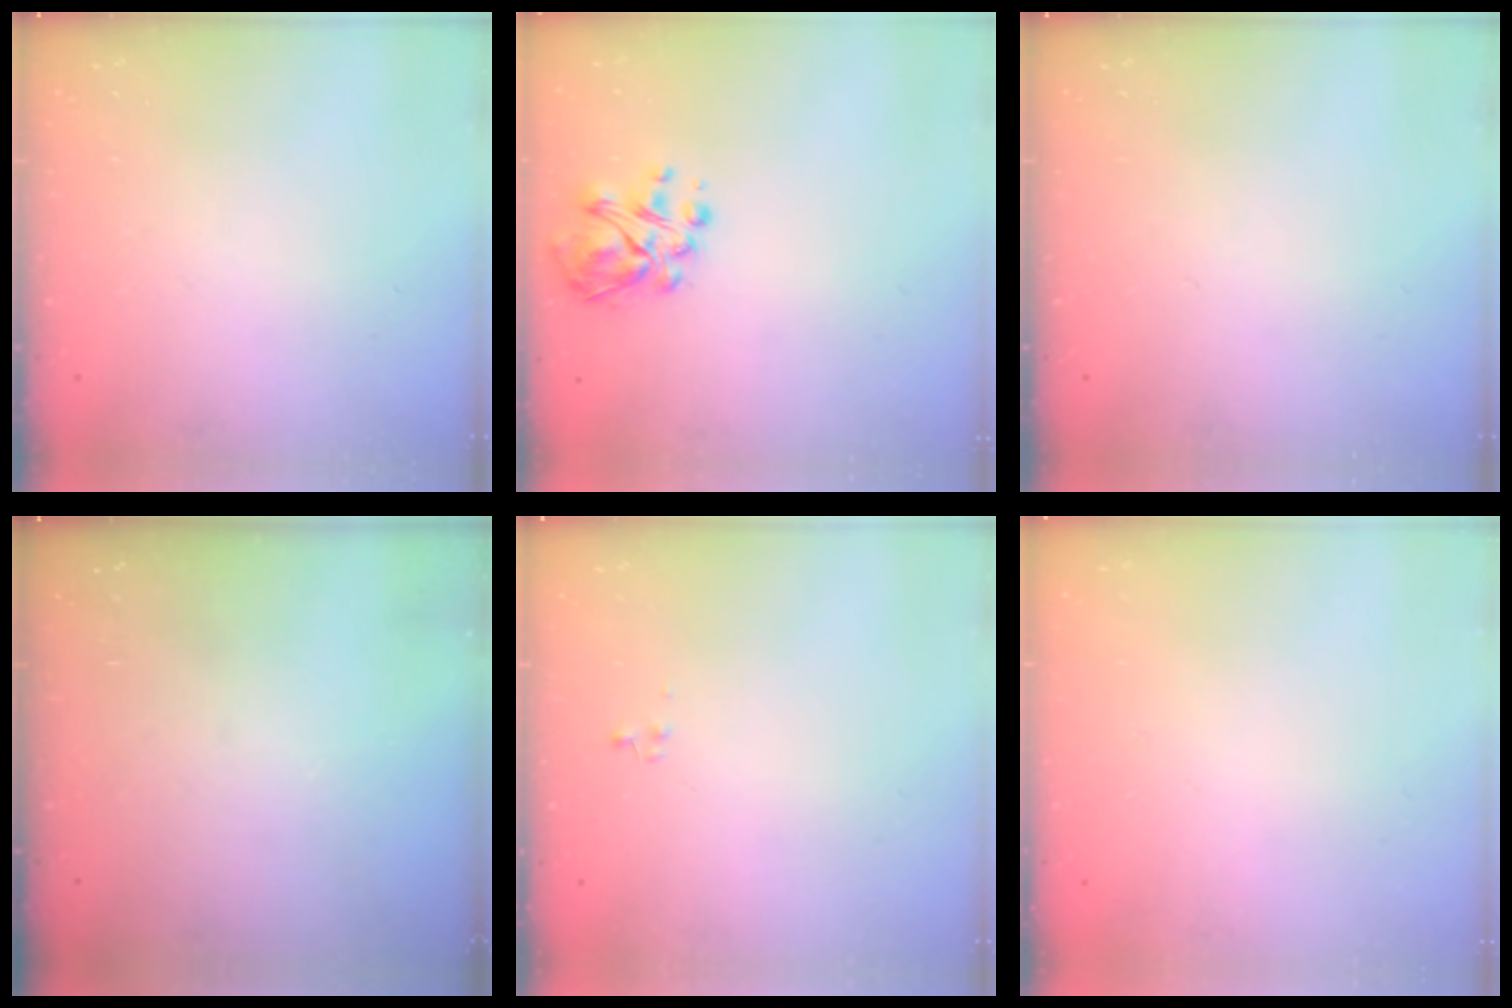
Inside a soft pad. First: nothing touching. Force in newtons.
{"total": 6.5, "press": 6.4, "slide": 1.2}
{"total": 0.0}
{"total": 0.0}
{"total": 0.0}
{"total": 1.7, "press": 1.7, "slide": 0.2}